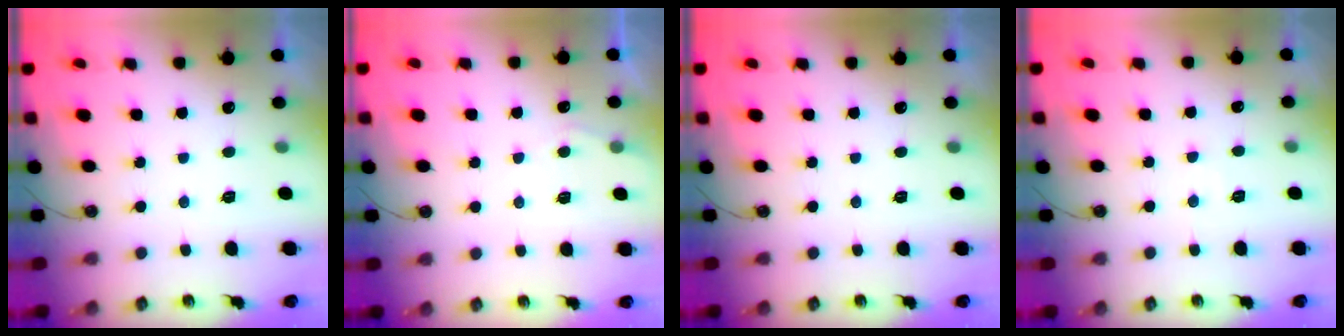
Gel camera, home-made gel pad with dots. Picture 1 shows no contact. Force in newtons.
{"total": 3.9, "press": 3.8, "slide": 0.5}
{"total": 0.0}
{"total": 3.9, "press": 3.9, "slide": 0.6}